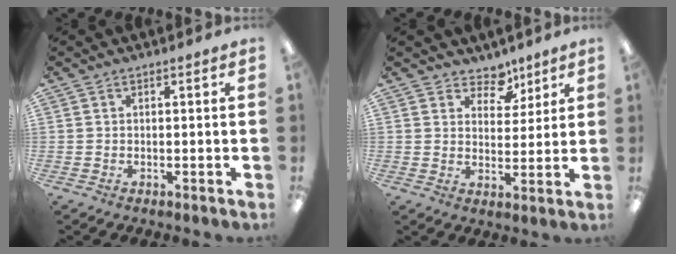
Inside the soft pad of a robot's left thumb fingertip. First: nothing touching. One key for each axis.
{"total": 6.4, "fx": 4.8, "fy": 4.0, "fz": 1.4, "tx": -0.009, "ty": -0.034, "tz": 0.083}